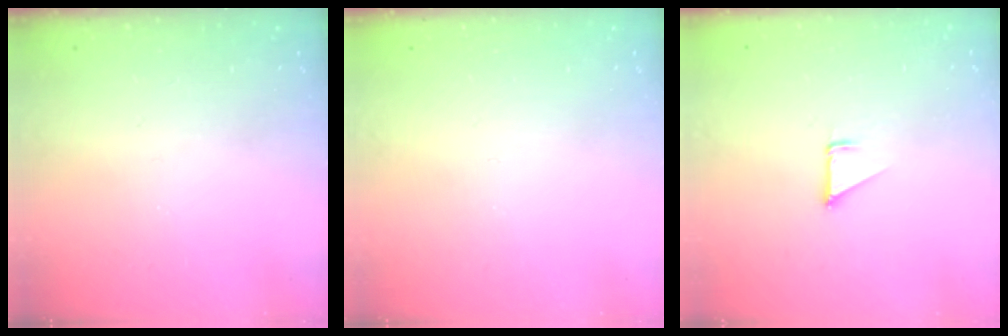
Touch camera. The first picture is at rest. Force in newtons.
{"total": 0.0}
{"total": 1.3, "press": 1.3, "slide": 0.1}